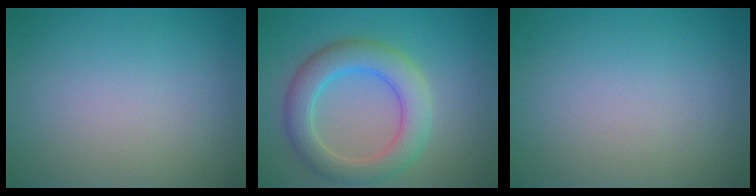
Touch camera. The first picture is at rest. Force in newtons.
{"total": 5.5, "press": 5.5, "slide": 0.3}
{"total": 0.0}